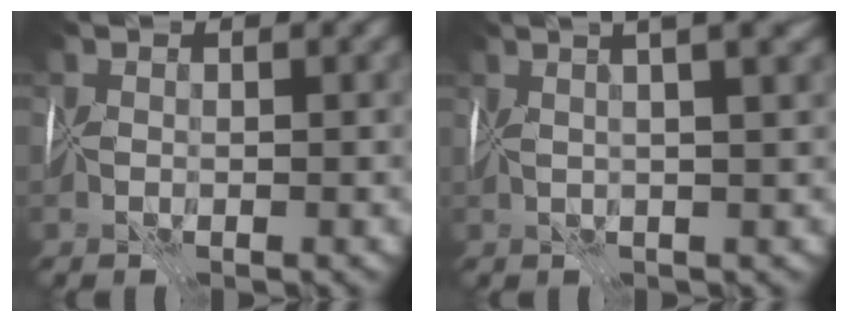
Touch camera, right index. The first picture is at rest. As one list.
[{"total": 9.7, "force": [5.0, 3.9, 7.3], "torque": [-0.046, 0.057, 0.030]}]